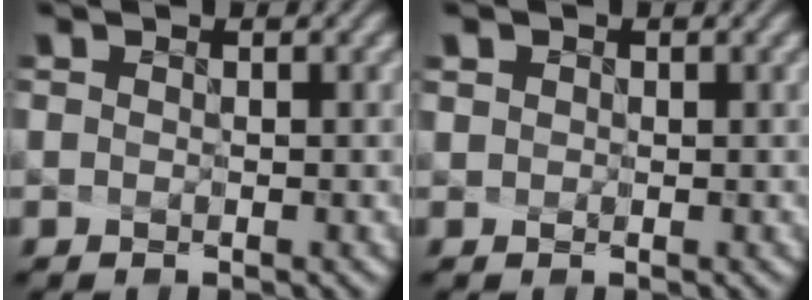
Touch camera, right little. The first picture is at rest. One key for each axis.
{"total": 2.1, "fx": 1.4, "fy": 1.5, "fz": 0.8, "tx": -0.019, "ty": 0.002, "tz": 0.016}